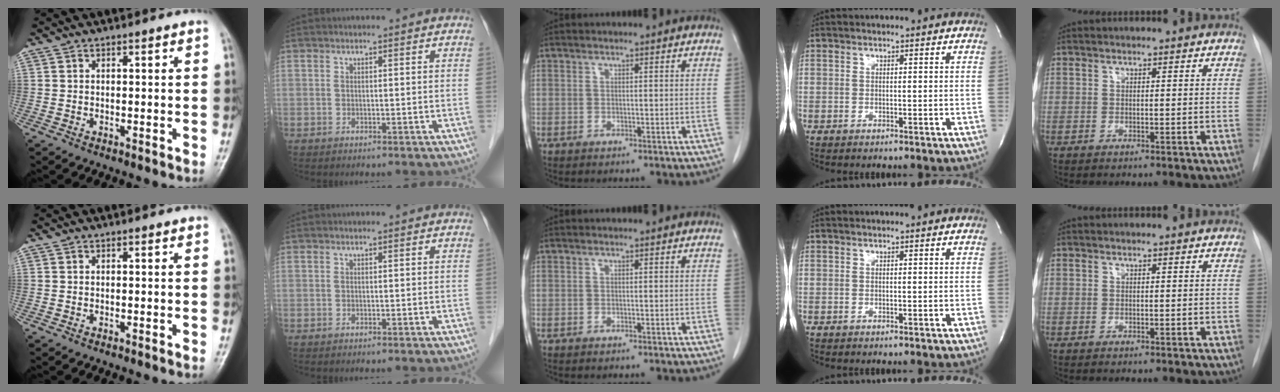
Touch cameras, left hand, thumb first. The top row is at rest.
{}